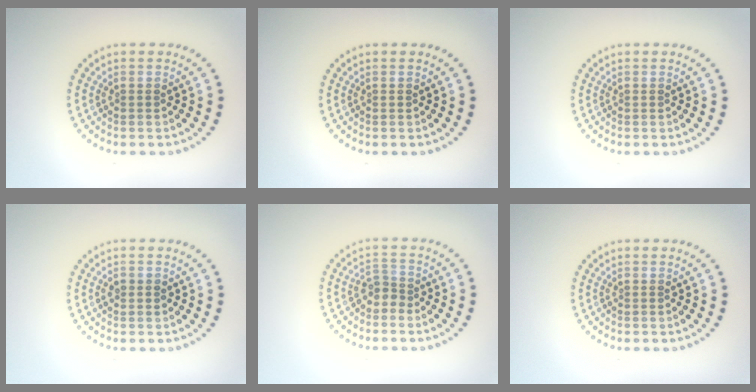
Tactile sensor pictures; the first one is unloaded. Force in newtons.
{"total": 0.0}
{"total": 0.0}
{"total": 1.0, "press": 1.0, "slide": 0.3}
{"total": 1.8, "press": 1.2, "slide": 1.3}
{"total": 0.0}